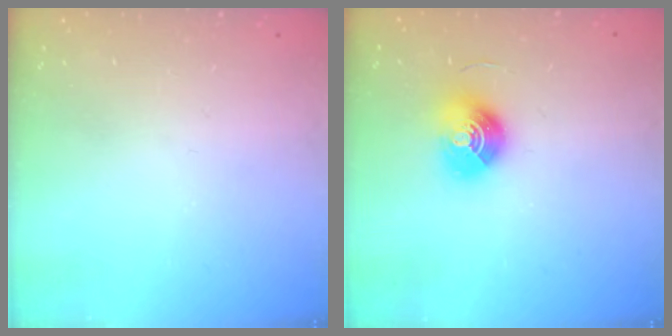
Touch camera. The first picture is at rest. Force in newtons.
{"total": 9.9, "press": 9.9, "slide": 0.9}